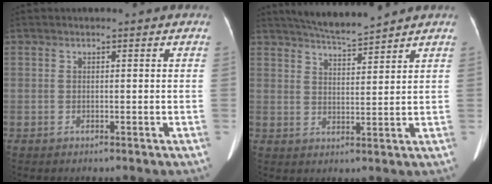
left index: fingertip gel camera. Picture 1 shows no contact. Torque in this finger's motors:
{"motor_torque": [0.63, -1.07, 0.03, 0.04]}